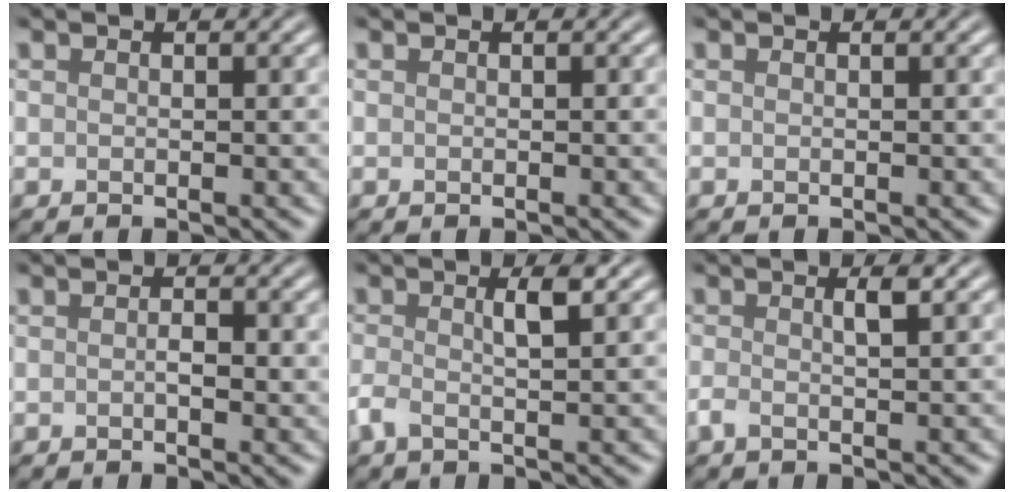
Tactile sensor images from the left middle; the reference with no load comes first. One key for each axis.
{"total": 0.0}
{"total": 0.0}
{"total": 1.1, "fx": -0.5, "fy": 0.2, "fz": 0.9, "tx": -0.018, "ty": 0.000, "tz": -0.003}
{"total": 2.5, "fx": -0.2, "fy": 0.4, "fz": 2.5, "tx": -0.053, "ty": 0.008, "tz": -0.004}
{"total": 1.7, "fx": -0.2, "fy": 0.2, "fz": 1.7, "tx": -0.034, "ty": 0.006, "tz": -0.003}